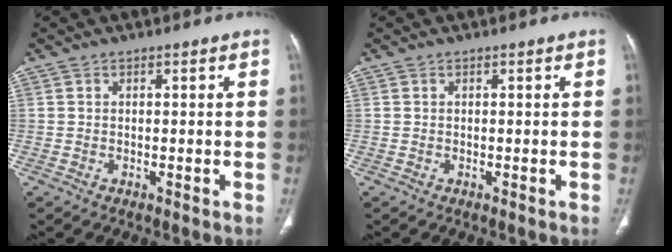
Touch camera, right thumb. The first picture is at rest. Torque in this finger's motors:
{"motor_torque": [0.00, 0.00, 0.00, 0.00, 0.00]}